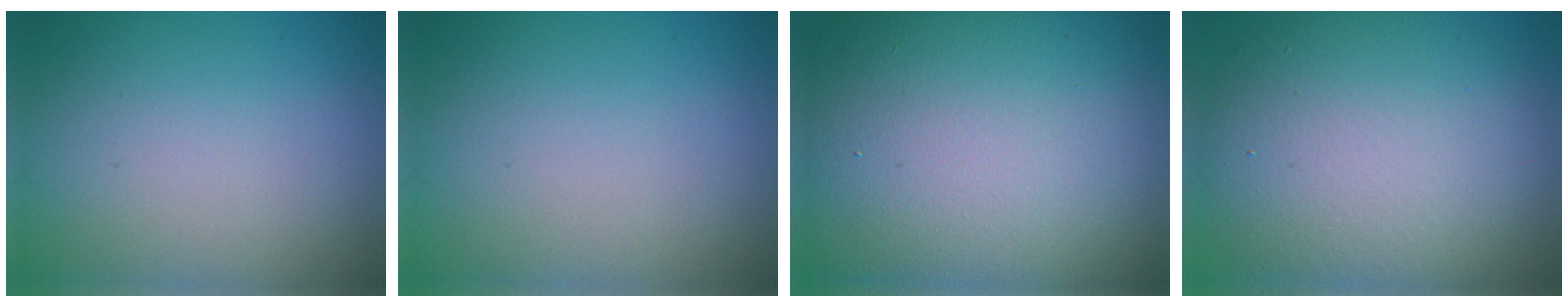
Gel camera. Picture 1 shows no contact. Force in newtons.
{"total": 0.0}
{"total": 19.8, "press": 19.7, "slide": 1.2}
{"total": 11.5, "press": 11.5, "slide": 1.0}